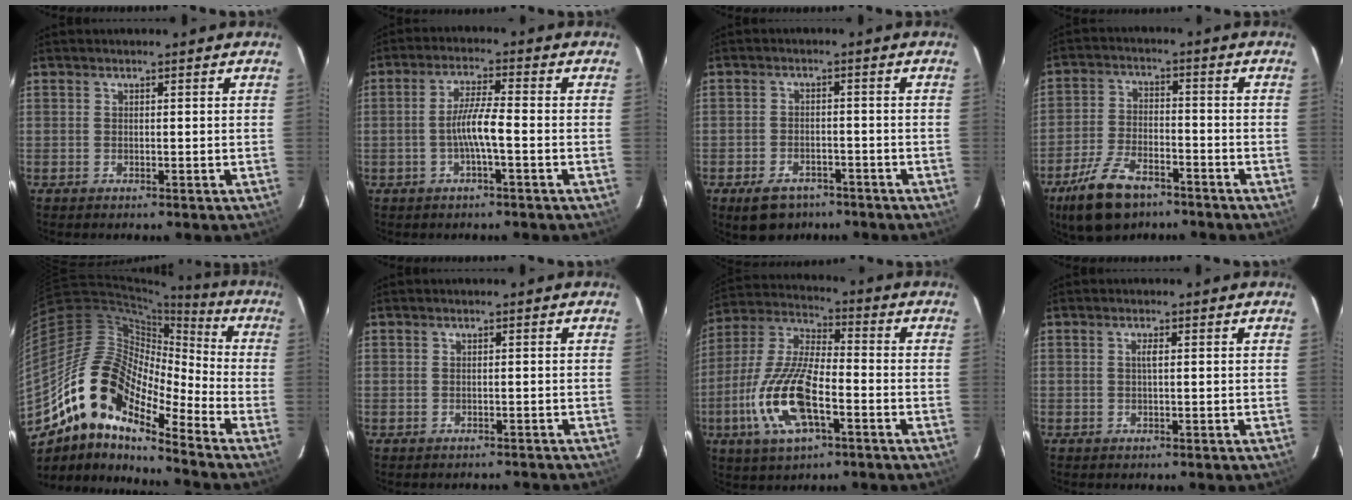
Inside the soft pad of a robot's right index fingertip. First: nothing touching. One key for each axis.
{"total": 5.4, "fx": -1.7, "fy": 0.0, "fz": 5.2, "tx": -0.103, "ty": 0.004, "tz": -0.031}
{"total": 7.3, "fx": -5.0, "fy": 4.5, "fz": 2.9, "tx": -0.070, "ty": 0.005, "tz": -0.067}
{"total": 12.0, "fx": -8.2, "fy": 5.6, "fz": 6.7, "tx": -0.157, "ty": -0.008, "tz": -0.147}
{"total": 17.1, "fx": -11.9, "fy": 6.0, "fz": 10.7, "tx": -0.172, "ty": -0.003, "tz": -0.240}
{"total": 2.2, "fx": -1.9, "fy": 1.1, "fz": 0.3, "tx": 0.002, "ty": 0.007, "tz": -0.018}
{"total": 16.5, "fx": -5.9, "fy": 6.1, "fz": 14.1, "tx": -0.306, "ty": -0.010, "tz": -0.114}
{"total": 1.0, "fx": 0.2, "fy": 0.0, "fz": 1.0, "tx": -0.019, "ty": 0.002, "tz": 0.002}